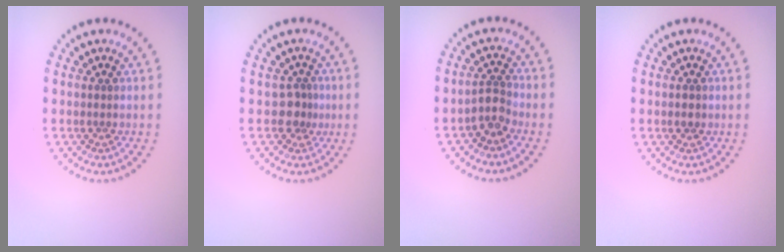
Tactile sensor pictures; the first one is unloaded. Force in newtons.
{"total": 2.0, "press": 1.6, "slide": 1.2}
{"total": 2.1, "press": 1.6, "slide": 1.3}
{"total": 1.2, "press": 1.2, "slide": 0.2}